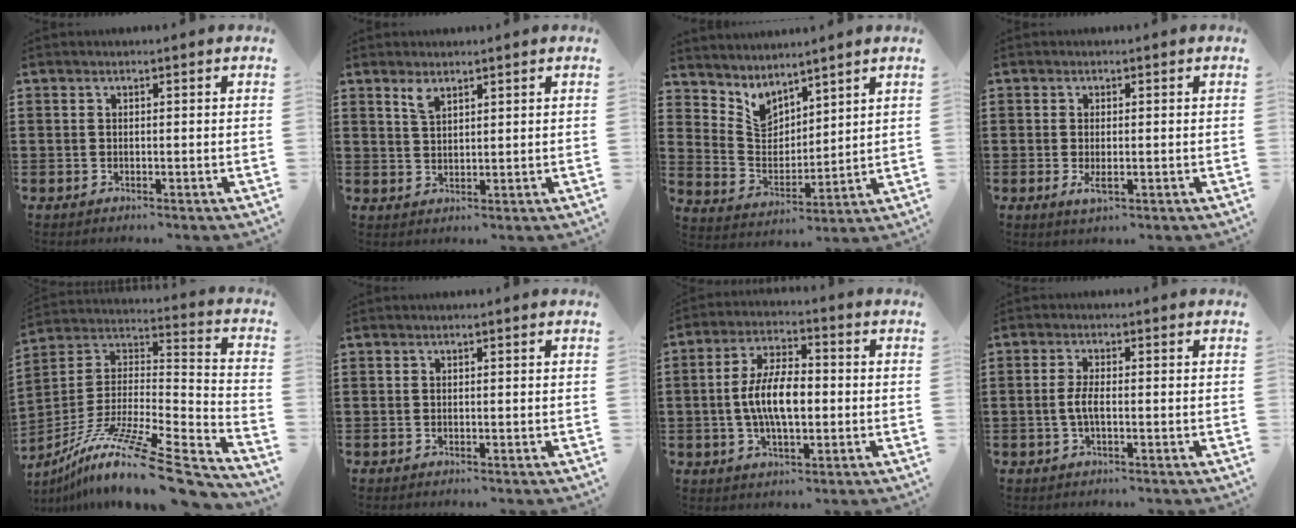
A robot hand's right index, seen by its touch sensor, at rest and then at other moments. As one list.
[{"total": 2.6, "force": [1.9, 1.0, 1.5], "torque": [-0.034, 0.003, 0.035]}, {"total": 5.3, "force": [4.5, 2.4, 1.3], "torque": [-0.052, -0.021, 0.082]}, {"total": 2.2, "force": [-0.4, 0.8, 2.0], "torque": [-0.042, -0.005, -0.008]}, {"total": 14.3, "force": [-10.5, 1.0, 9.6], "torque": [-0.174, 0.010, -0.193]}, {"total": 0.0}, {"total": 8.6, "force": [-0.8, 3.6, 7.7], "torque": [-0.165, 0.001, -0.021]}, {"total": 3.0, "force": [-0.6, 0.8, 2.8], "torque": [-0.066, -0.004, -0.016]}]